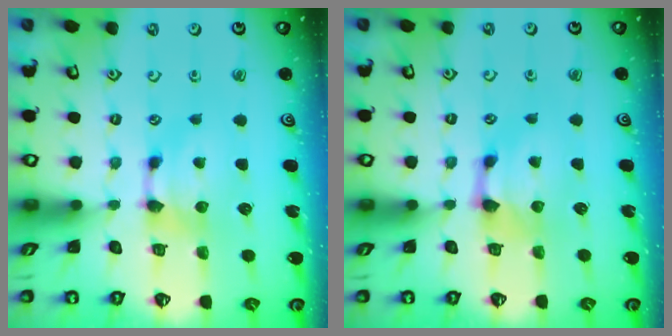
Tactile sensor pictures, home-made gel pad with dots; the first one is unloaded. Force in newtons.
{"total": 0.8, "press": 0.2, "slide": 0.7}